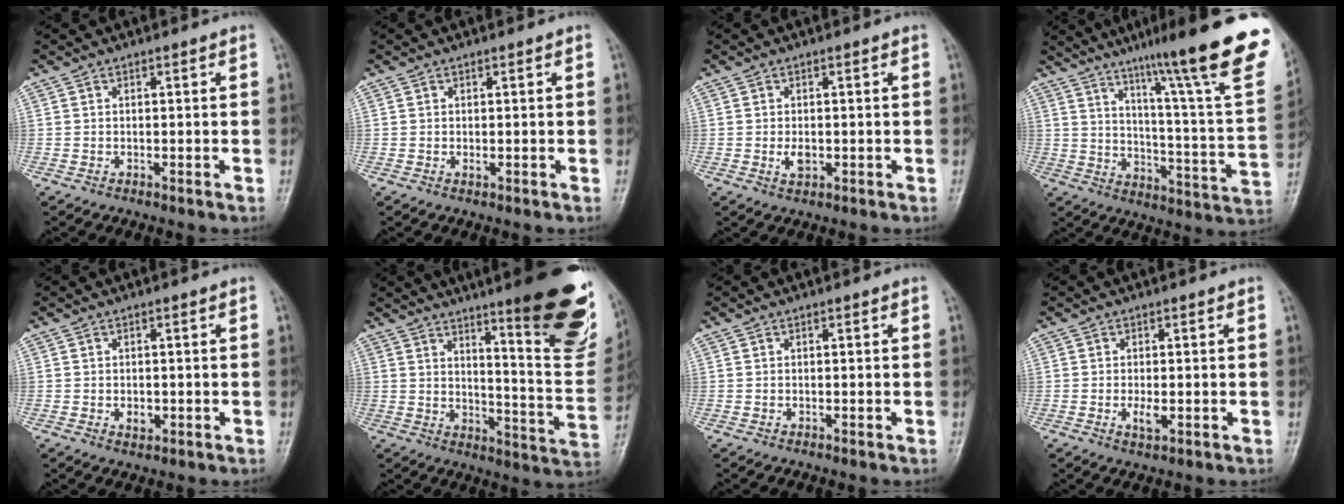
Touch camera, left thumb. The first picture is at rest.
{"total": 0.7, "force": [0.2, 0.1, 0.6], "torque": [-0.014, 0.001, 0.004]}
{"total": 2.3, "force": [-0.1, 1.2, 1.9], "torque": [-0.030, -0.004, 0.003]}
{"total": 27.3, "force": [18.0, 2.5, 20.3], "torque": [-0.268, -0.084, 0.251]}
{"total": 1.9, "force": [-0.1, 1.3, 1.4], "torque": [-0.015, -0.002, 0.002]}
{"total": 23.6, "force": [13.6, 4.3, 18.8], "torque": [-0.214, -0.080, 0.189]}
{"total": 0.0}
{"total": 2.3, "force": [-0.2, 0.8, 2.2], "torque": [-0.041, -0.005, 0.001]}